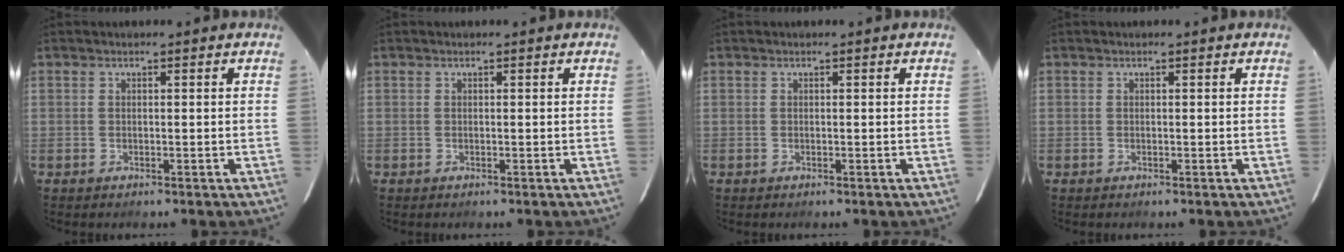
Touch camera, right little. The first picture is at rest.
{"total": 0.0}
{"total": 0.0}
{"total": 0.0}